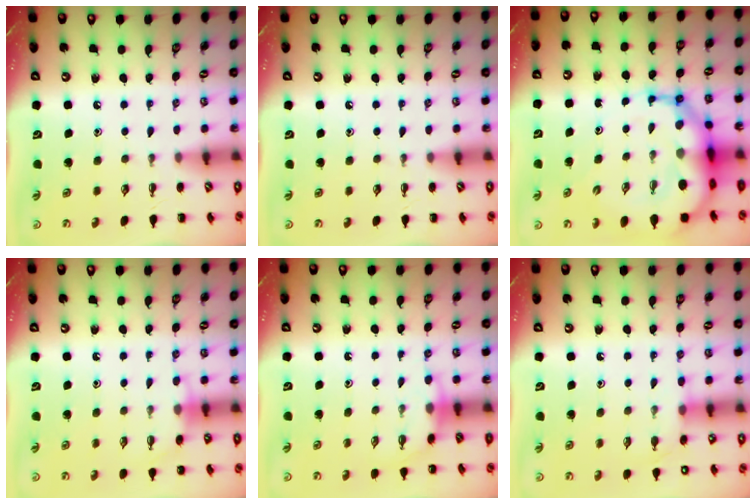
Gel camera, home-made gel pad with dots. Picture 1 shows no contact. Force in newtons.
{"total": 0.0}
{"total": 14.3, "press": 13.8, "slide": 4.0}
{"total": 5.3, "press": 5.1, "slide": 1.4}
{"total": 4.2, "press": 4.1, "slide": 0.9}
{"total": 6.2, "press": 6.1, "slide": 1.3}